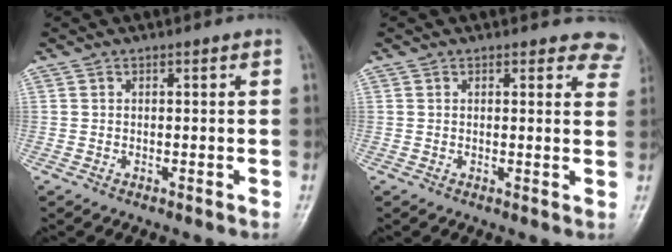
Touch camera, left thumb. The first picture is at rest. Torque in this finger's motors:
{"motor_torque": [-0.20, 0.05, -0.60, -0.08, 0.02]}